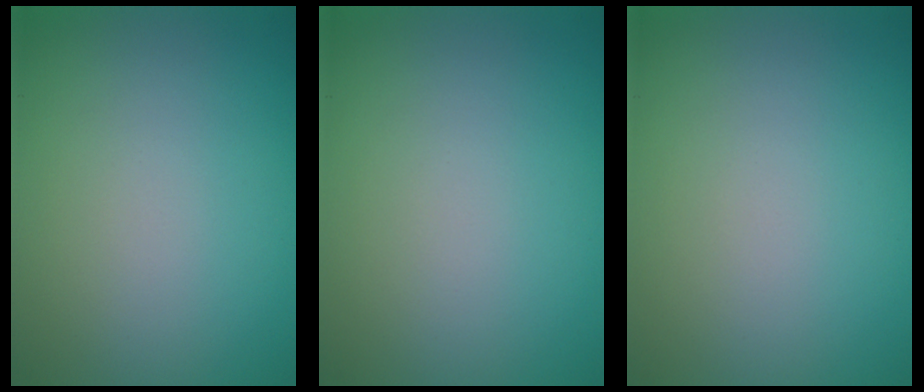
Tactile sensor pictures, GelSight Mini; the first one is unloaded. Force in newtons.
{"total": 0.0}
{"total": 0.0}